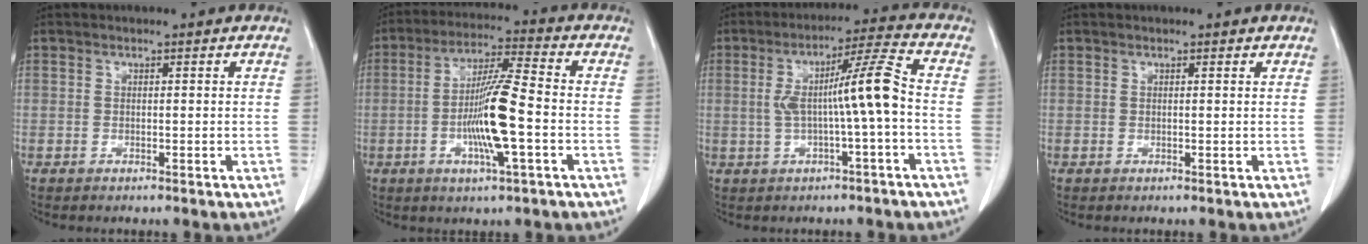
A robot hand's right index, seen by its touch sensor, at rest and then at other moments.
{"total": 11.0, "force": [-2.5, 0.4, 10.8], "torque": [-0.204, -0.004, -0.052]}
{"total": 8.6, "force": [-0.7, -0.6, 8.5], "torque": [-0.148, 0.022, -0.011]}
{"total": 0.6, "force": [0.6, 0.2, 0.1], "torque": [-0.007, 0.001, 0.006]}